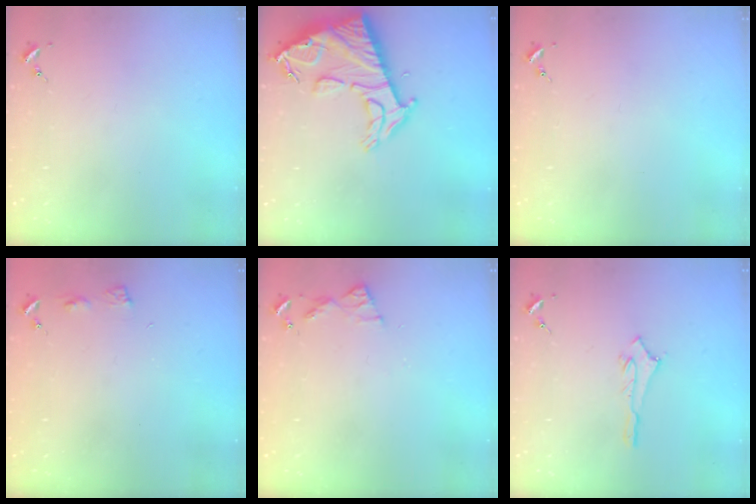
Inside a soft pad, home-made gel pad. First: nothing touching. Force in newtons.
{"total": 15.7, "press": 15.6, "slide": 1.3}
{"total": 0.0}
{"total": 3.5, "press": 3.4, "slide": 0.5}
{"total": 5.6, "press": 5.5, "slide": 0.5}
{"total": 2.8, "press": 2.8, "slide": 0.2}